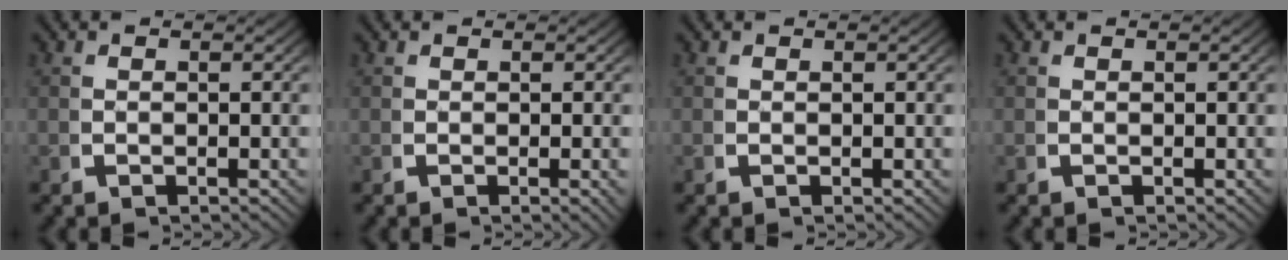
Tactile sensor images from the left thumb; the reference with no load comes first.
{"total": 0.7, "force": [0.2, -0.1, 0.7], "torque": [-0.007, 0.003, 0.001]}
{"total": 0.0}
{"total": 0.0}